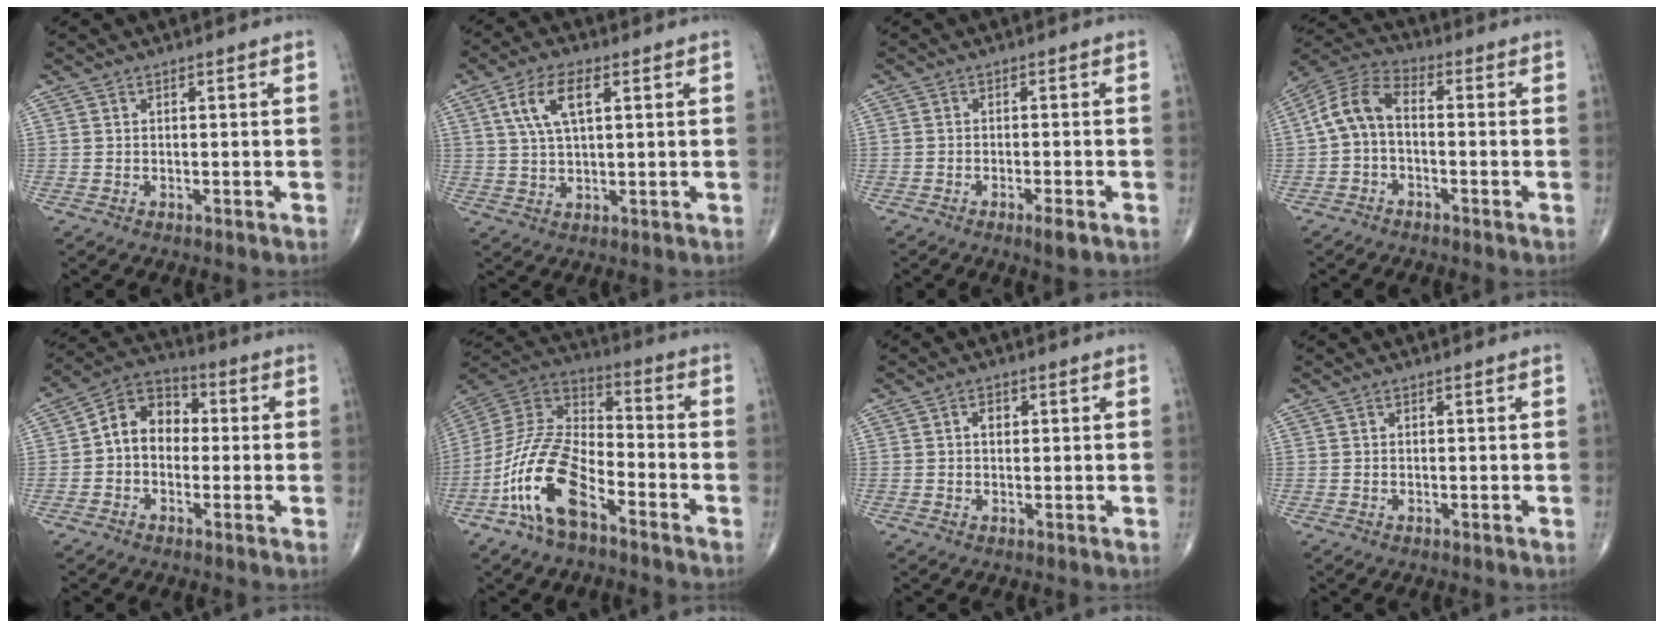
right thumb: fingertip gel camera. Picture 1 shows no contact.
{"total": 8.5, "force": [3.0, 3.7, 7.1], "torque": [-0.138, 0.002, 0.059]}
{"total": 2.9, "force": [-1.6, 0.5, 2.4], "torque": [-0.039, -0.002, -0.029]}
{"total": 8.4, "force": [-0.7, 4.8, 6.9], "torque": [-0.135, 0.032, -0.028]}
{"total": 9.6, "force": [0.0, 7.3, 6.2], "torque": [-0.075, 0.035, -0.016]}
{"total": 16.5, "force": [-8.3, 7.3, 12.2], "torque": [-0.239, 0.055, -0.167]}
{"total": 2.6, "force": [0.6, 1.8, 1.7], "torque": [-0.019, 0.003, 0.008]}
{"total": 0.5, "force": [0.1, 0.4, 0.3], "torque": [-0.003, 0.000, 0.003]}